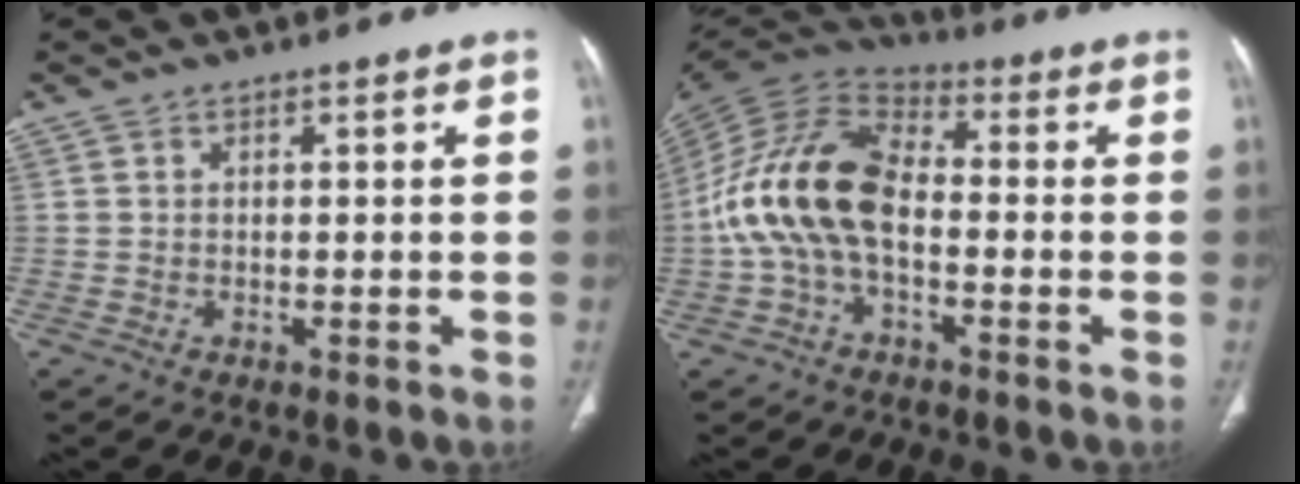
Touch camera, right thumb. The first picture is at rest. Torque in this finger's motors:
{"motor_torque": [2.23, 2.78, 1.26, -1.18, 0.27]}